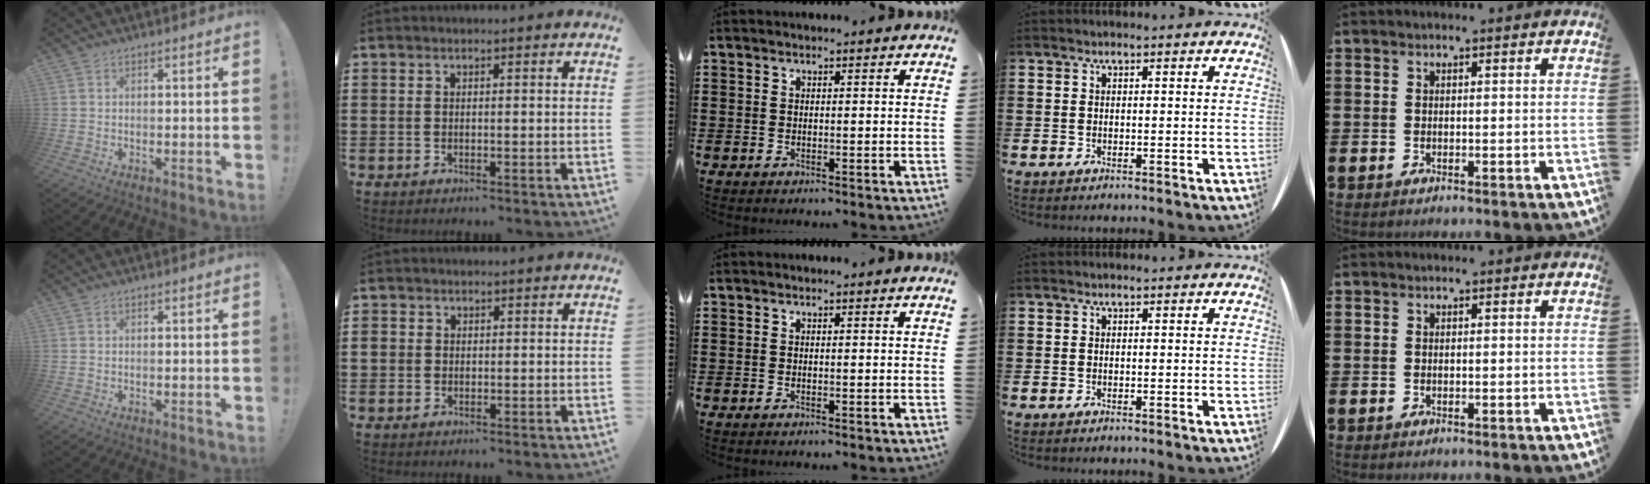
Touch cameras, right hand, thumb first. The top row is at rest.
{"index": {"total": 1.3, "force": [0.0, 1.2, 0.5], "torque": [-0.013, 0.006, -0.001]}}